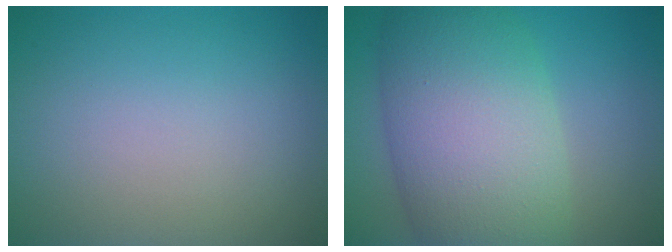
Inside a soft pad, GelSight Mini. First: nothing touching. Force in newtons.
{"total": 11.9, "press": 11.9, "slide": 0.4}